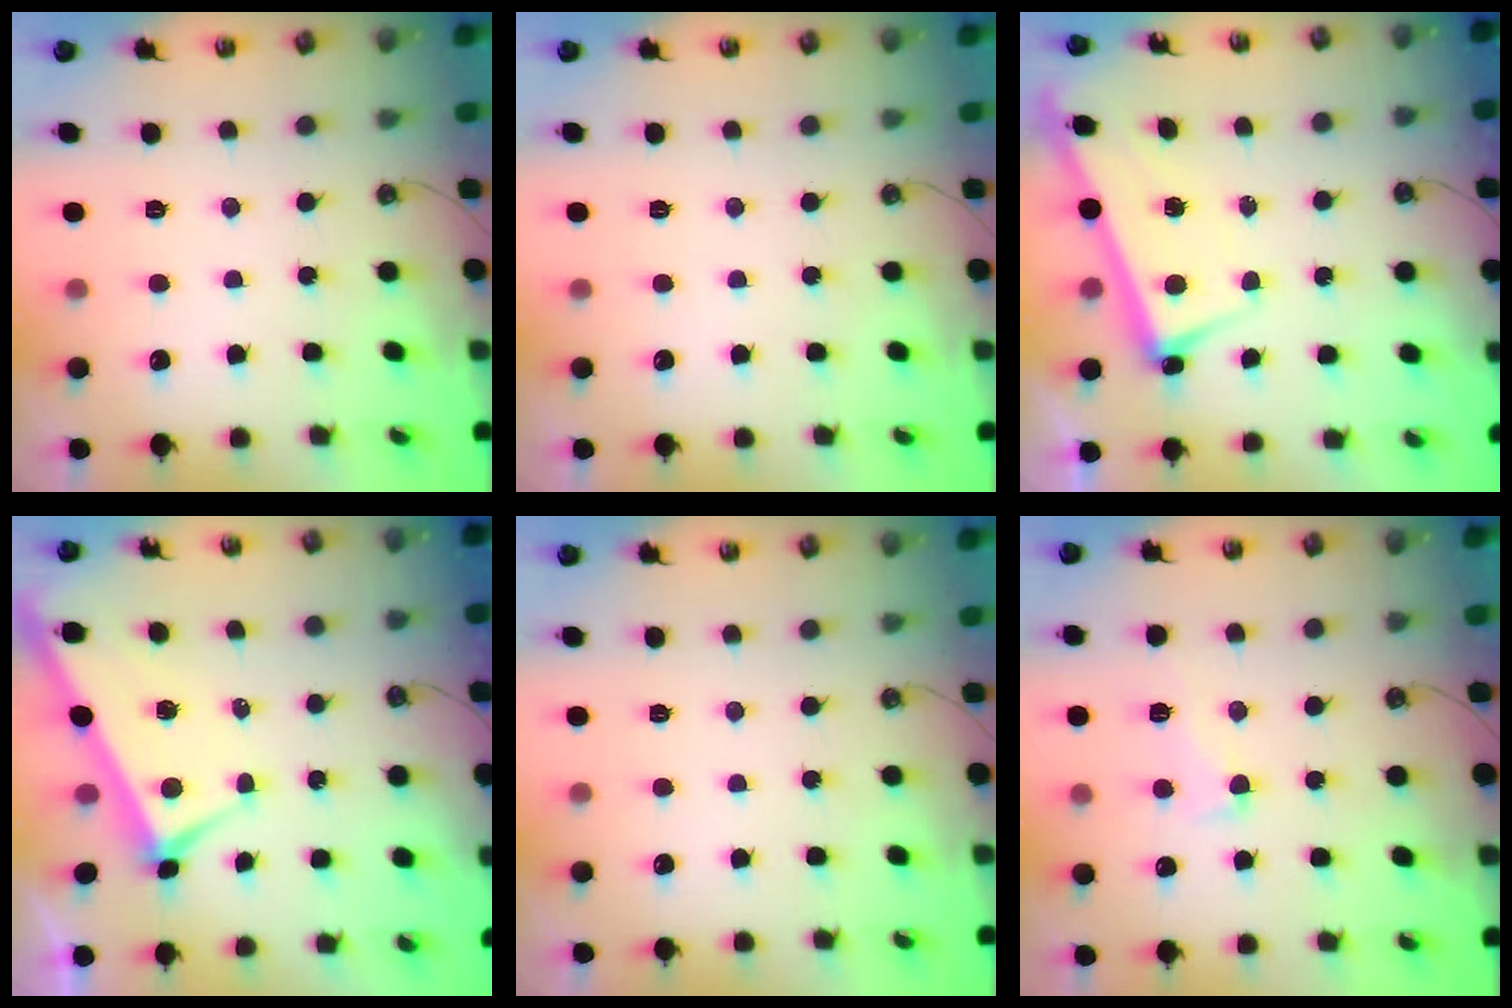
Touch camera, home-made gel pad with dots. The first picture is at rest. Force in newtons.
{"total": 0.0}
{"total": 2.8, "press": 2.7, "slide": 0.4}
{"total": 3.9, "press": 3.8, "slide": 0.7}
{"total": 0.0}
{"total": 1.8, "press": 0.0, "slide": 1.8}